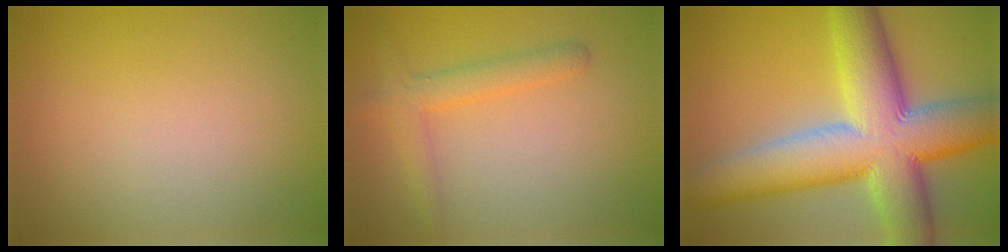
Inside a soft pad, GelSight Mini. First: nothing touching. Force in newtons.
{"total": 2.7, "press": 2.7, "slide": 0.1}
{"total": 13.7, "press": 13.7, "slide": 0.6}